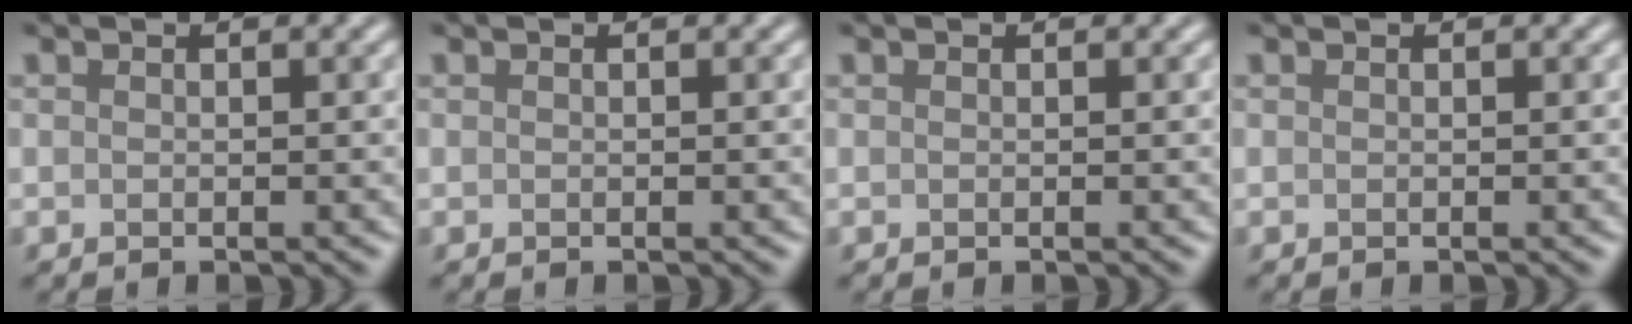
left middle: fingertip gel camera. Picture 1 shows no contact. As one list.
[{"total": 0.0}, {"total": 0.0}, {"total": 0.0}]